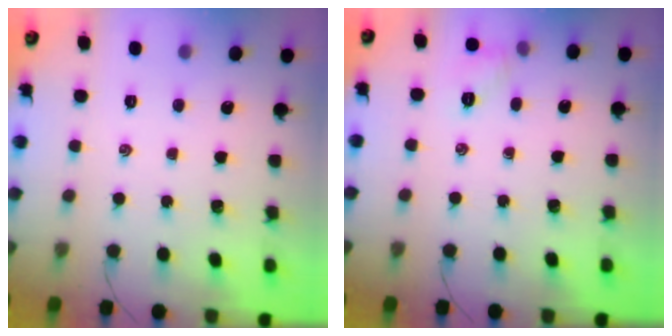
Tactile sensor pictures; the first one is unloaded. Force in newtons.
{"total": 6.4, "press": 6.3, "slide": 1.3}